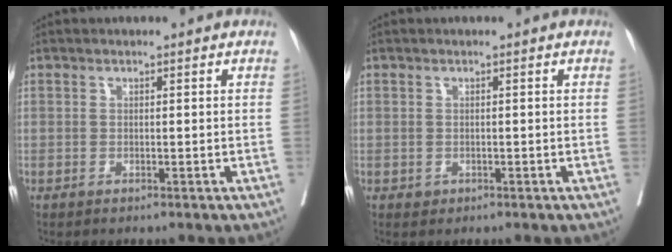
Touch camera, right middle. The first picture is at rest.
{"total": 0.6, "force": [-0.1, 0.6, 0.3], "torque": [-0.004, 0.001, 0.005]}